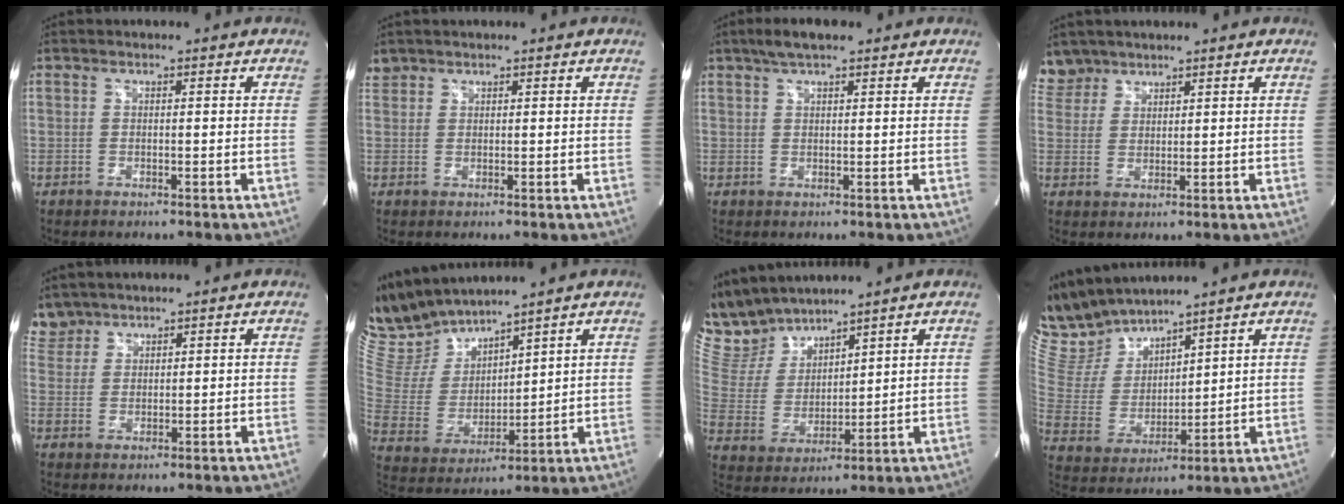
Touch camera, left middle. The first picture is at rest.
{"total": 1.8, "force": [1.5, 0.9, -0.2], "torque": [0.004, 0.012, 0.028]}
{"total": 4.4, "force": [3.2, 1.2, 2.9], "torque": [-0.059, 0.016, 0.055]}
{"total": 4.3, "force": [3.8, 2.1, -0.4], "torque": [0.011, 0.008, 0.079]}
{"total": 4.2, "force": [3.7, 1.8, -0.3], "torque": [0.008, 0.009, 0.080]}
{"total": 12.7, "force": [12.0, 2.4, 3.5], "torque": [-0.092, 0.008, 0.258]}
{"total": 10.7, "force": [10.1, 2.5, 2.4], "torque": [-0.075, 0.016, 0.219]}
{"total": 12.0, "force": [11.4, 2.2, 2.9], "torque": [-0.084, 0.011, 0.247]}